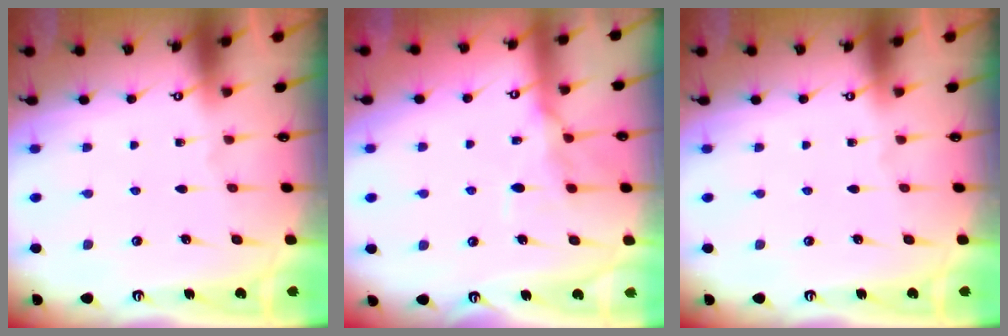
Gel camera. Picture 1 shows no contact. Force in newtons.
{"total": 10.8, "press": 10.8, "slide": 0.9}
{"total": 0.0}